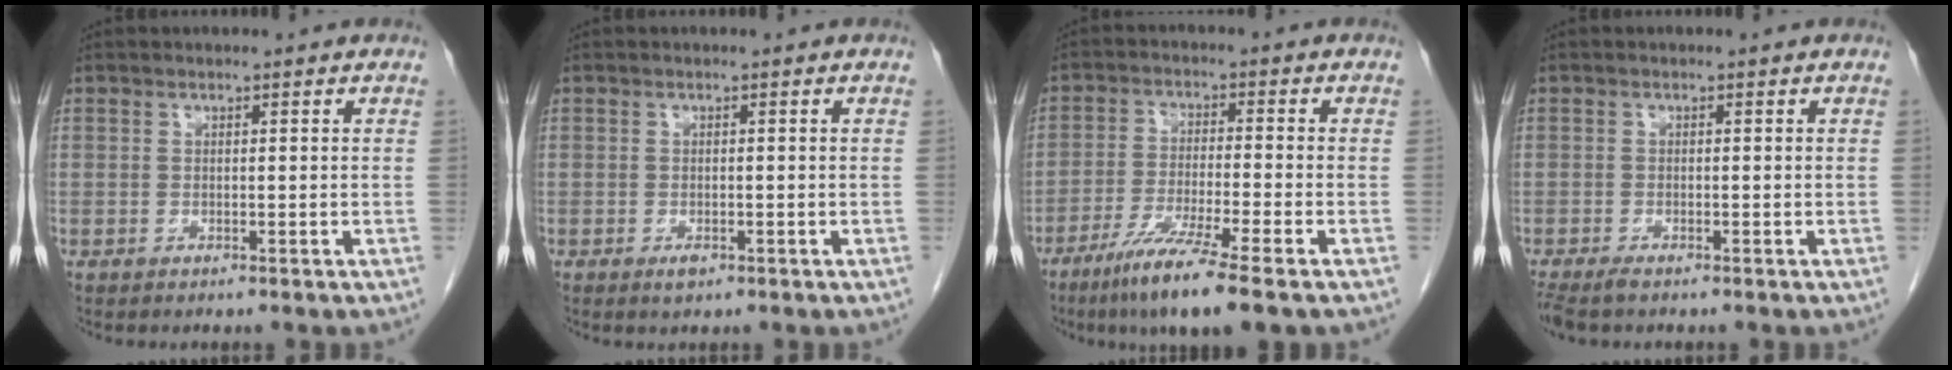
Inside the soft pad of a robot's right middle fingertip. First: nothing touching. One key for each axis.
{"total": 1.2, "fx": -0.7, "fy": 0.5, "fz": 0.8, "tx": -0.014, "ty": 0.000, "tz": -0.007}
{"total": 9.6, "fx": -6.4, "fy": -0.8, "fz": 7.1, "tx": -0.135, "ty": -0.032, "tz": -0.114}
{"total": 2.8, "fx": -2.3, "fy": 0.5, "fz": 1.5, "tx": -0.028, "ty": -0.009, "tz": -0.038}